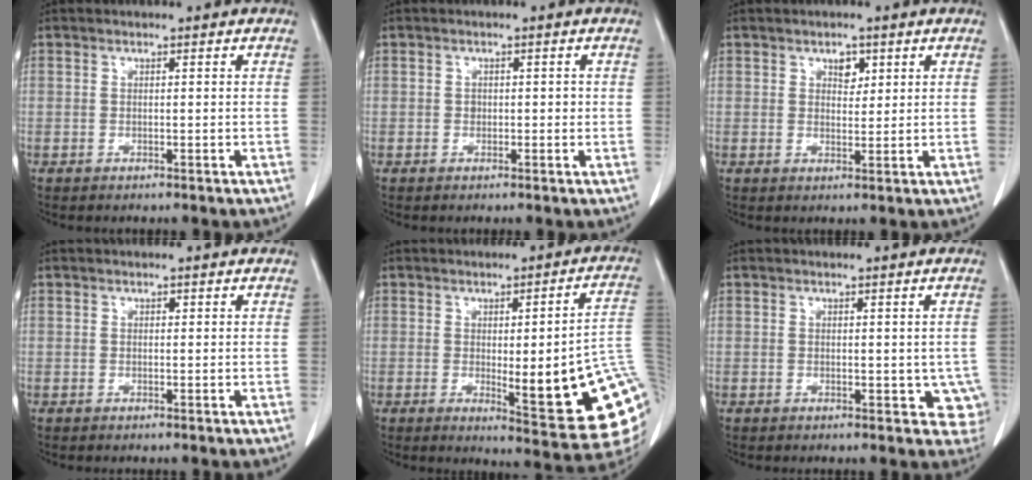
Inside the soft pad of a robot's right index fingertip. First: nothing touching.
{"total": 1.2, "force": [-0.1, 0.9, 0.8], "torque": [-0.010, 0.004, 0.000]}
{"total": 2.4, "force": [1.2, 1.5, 1.4], "torque": [-0.016, 0.000, 0.019]}
{"total": 0.0}
{"total": 19.3, "force": [-2.2, 3.4, 18.8], "torque": [-0.162, 0.000, -0.011]}
{"total": 4.5, "force": [-0.4, 2.6, 3.7], "torque": [-0.014, -0.004, -0.003]}